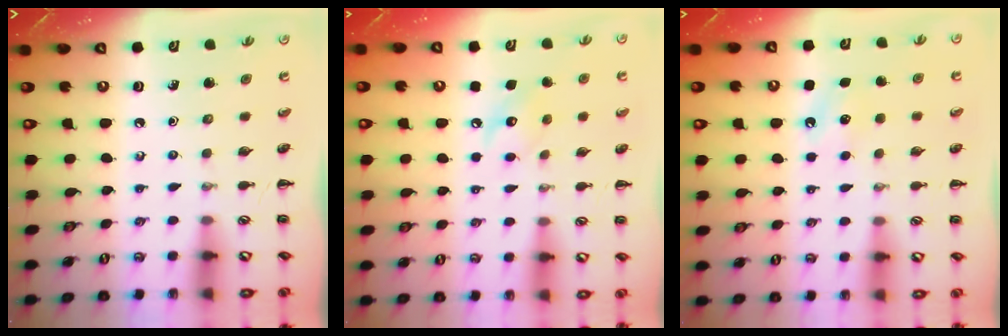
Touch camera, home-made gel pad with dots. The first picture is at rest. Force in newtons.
{"total": 8.0, "press": 8.0, "slide": 0.7}
{"total": 4.5, "press": 4.4, "slide": 1.3}